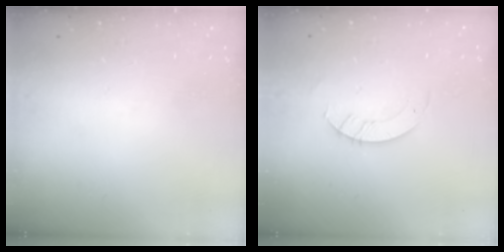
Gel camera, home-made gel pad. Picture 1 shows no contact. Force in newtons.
{"total": 2.6, "press": 2.6, "slide": 0.2}